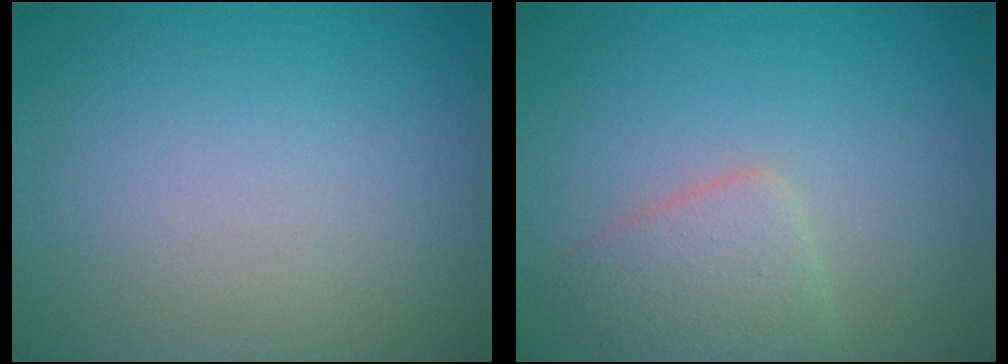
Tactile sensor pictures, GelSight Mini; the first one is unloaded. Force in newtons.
{"total": 2.8, "press": 2.8, "slide": 0.1}